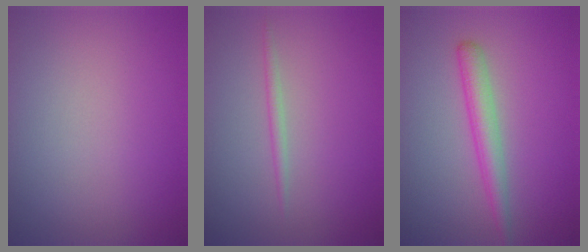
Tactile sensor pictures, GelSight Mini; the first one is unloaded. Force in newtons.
{"total": 0.9, "press": 0.9, "slide": 0.0}
{"total": 2.8, "press": 2.8, "slide": 0.2}